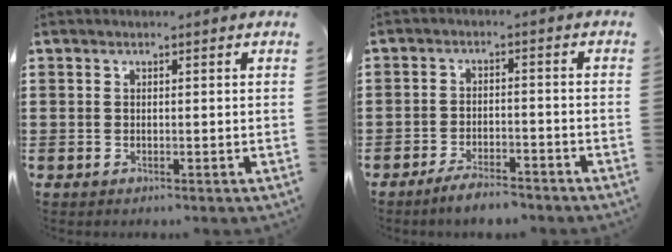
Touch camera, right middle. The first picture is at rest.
{"total": 3.9, "force": [-3.5, 0.5, 1.5], "torque": [-0.024, 0.006, -0.070]}